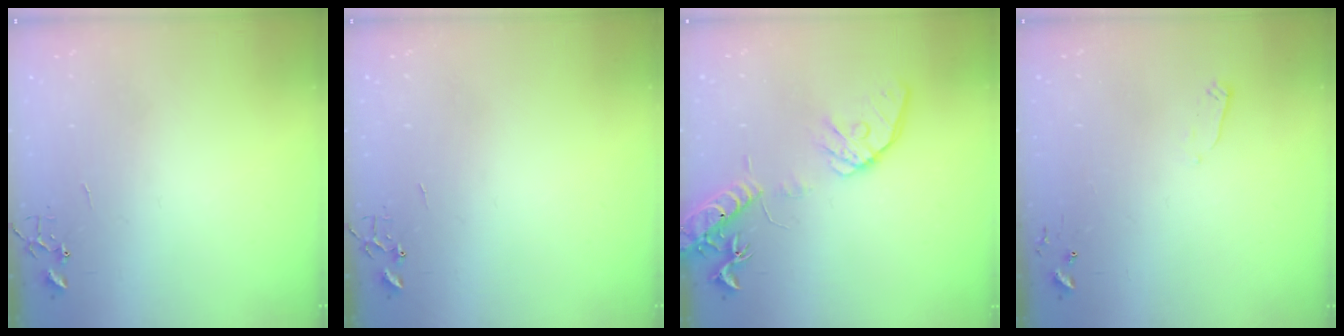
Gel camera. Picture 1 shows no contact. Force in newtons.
{"total": 0.0}
{"total": 16.5, "press": 16.2, "slide": 2.8}
{"total": 2.4, "press": 2.4, "slide": 0.4}